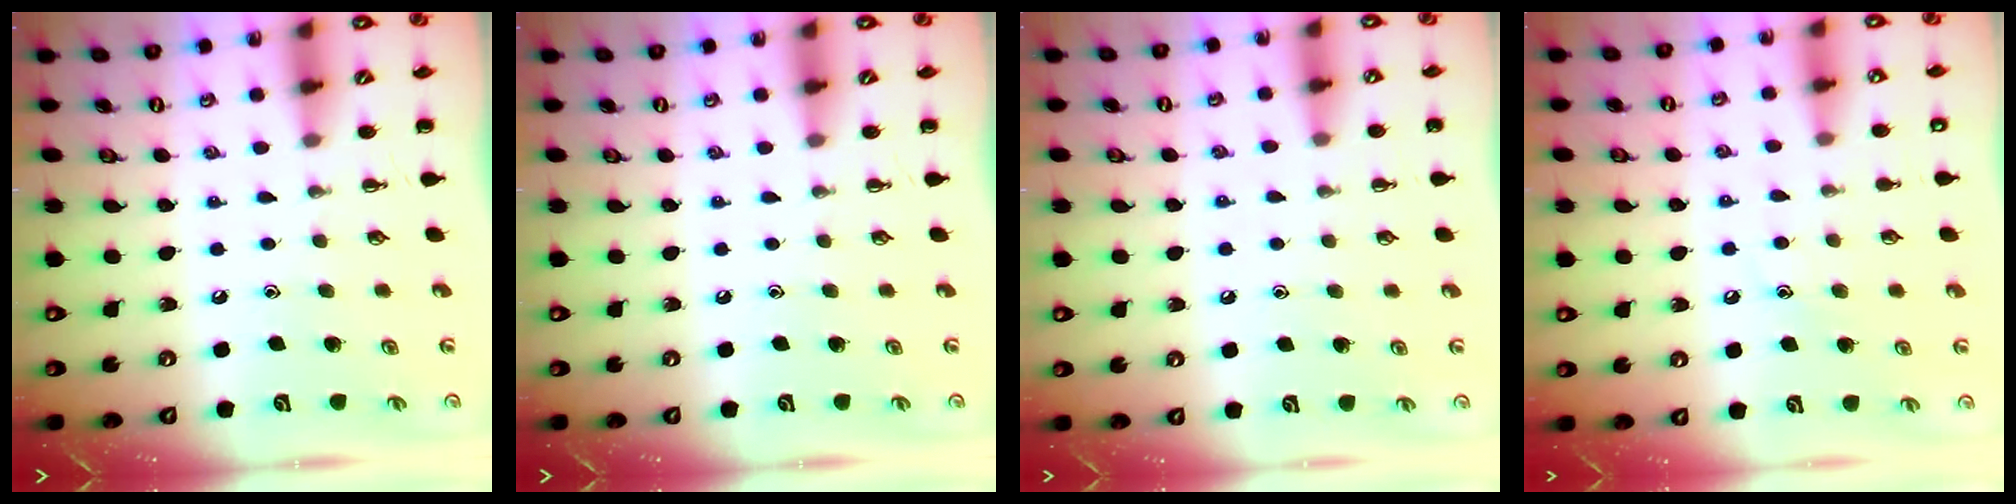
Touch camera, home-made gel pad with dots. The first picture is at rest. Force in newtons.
{"total": 0.0}
{"total": 6.7, "press": 6.3, "slide": 2.3}
{"total": 8.2, "press": 8.0, "slide": 1.8}